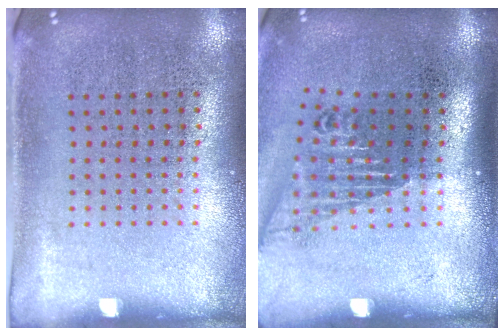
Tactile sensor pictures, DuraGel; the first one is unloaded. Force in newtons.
{"total": 1.7, "press": 1.3, "slide": 1.2}